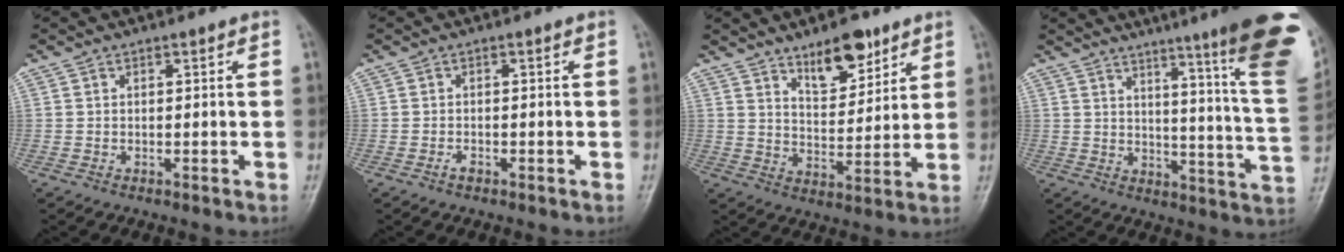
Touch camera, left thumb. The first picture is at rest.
{"total": 1.3, "force": [-0.9, 0.6, 0.7], "torque": [-0.015, 0.007, -0.017]}
{"total": 9.6, "force": [6.5, 4.1, 5.8], "torque": [-0.064, -0.046, 0.108]}
{"total": 22.7, "force": [13.9, 1.1, 17.9], "torque": [-0.207, -0.089, 0.172]}